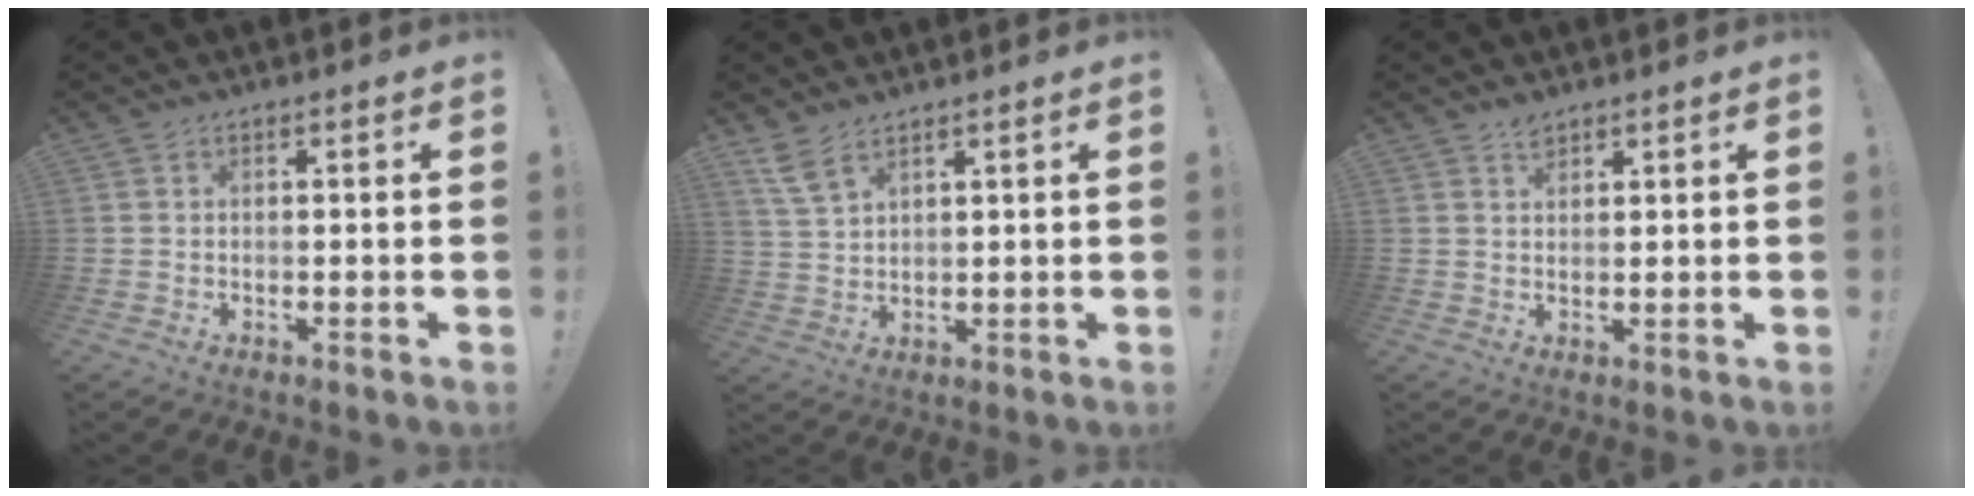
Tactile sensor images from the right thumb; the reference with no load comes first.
{"total": 5.8, "force": [4.4, 1.9, 3.3], "torque": [-0.063, -0.021, 0.083]}
{"total": 2.1, "force": [1.8, 0.8, 0.7], "torque": [-0.009, -0.009, 0.032]}